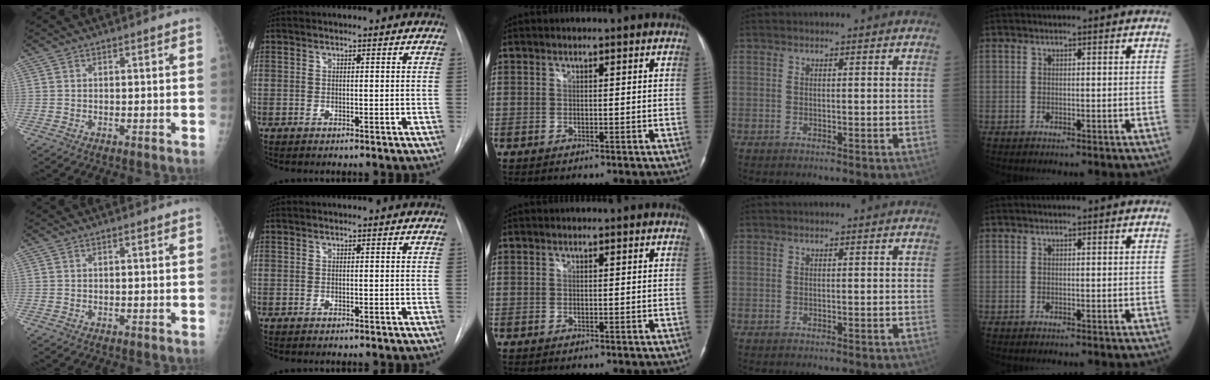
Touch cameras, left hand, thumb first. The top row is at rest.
{}